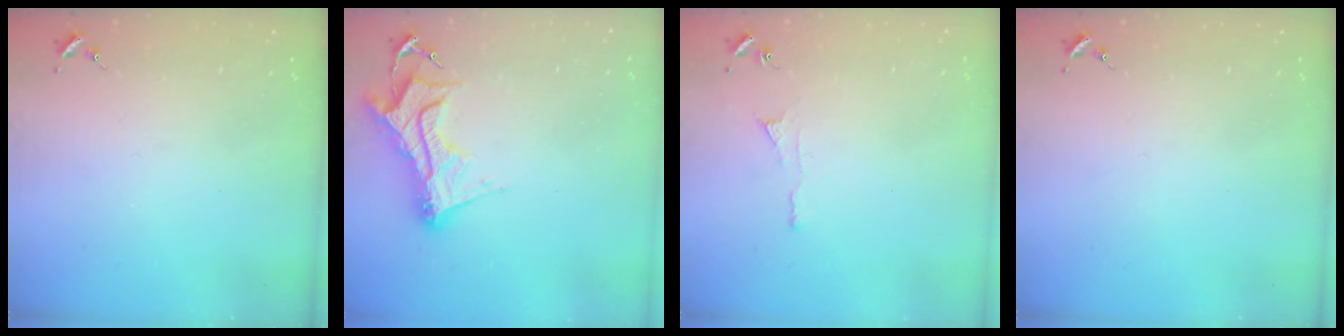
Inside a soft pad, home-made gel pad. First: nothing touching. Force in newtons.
{"total": 12.7, "press": 12.7, "slide": 1.2}
{"total": 3.9, "press": 3.9, "slide": 0.4}
{"total": 0.0}